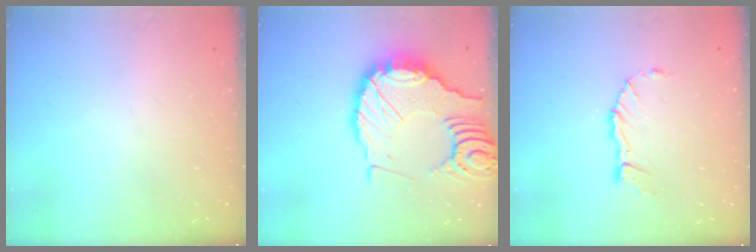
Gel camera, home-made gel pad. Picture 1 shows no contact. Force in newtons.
{"total": 17.9, "press": 17.7, "slide": 2.2}
{"total": 6.2, "press": 6.2, "slide": 0.6}